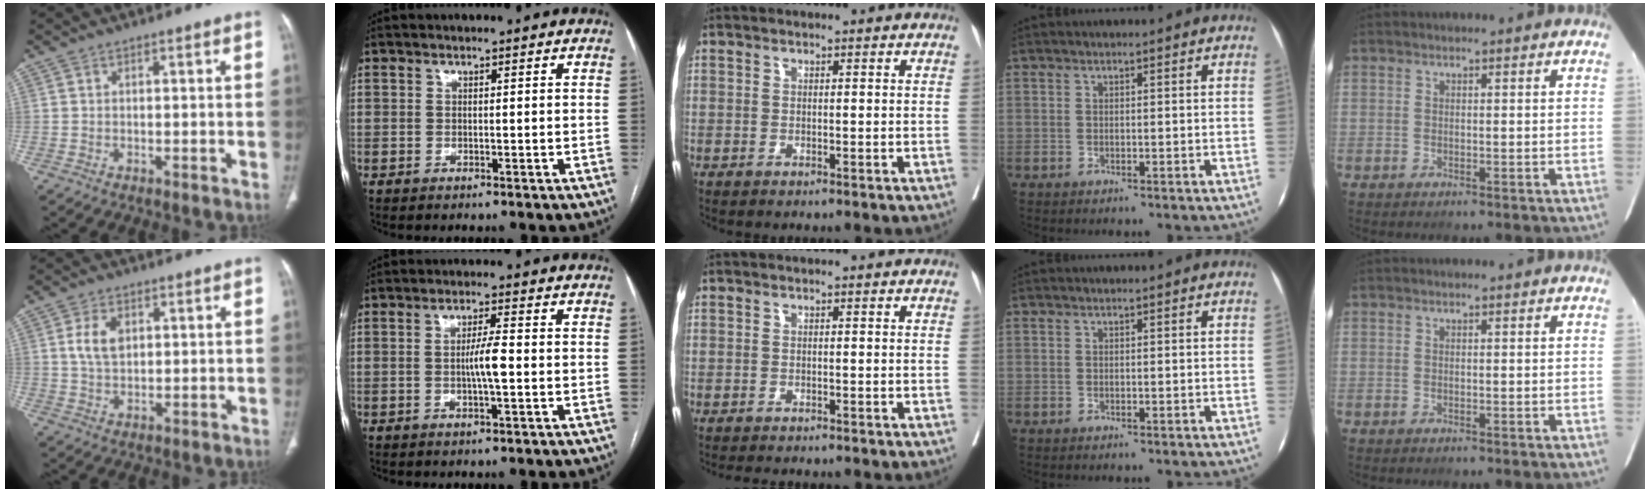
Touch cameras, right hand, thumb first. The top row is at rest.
{"thumb": {"total": 5.3, "force": [1.4, 3.3, 3.9], "torque": [-0.071, -0.002, 0.028]}, "index": {"total": 4.0, "force": [-0.4, 0.2, 3.9], "torque": [-0.072, -0.002, -0.008]}, "middle": {"total": 2.7, "force": [-2.4, 0.7, 1.1], "torque": [-0.017, -0.007, -0.032]}}